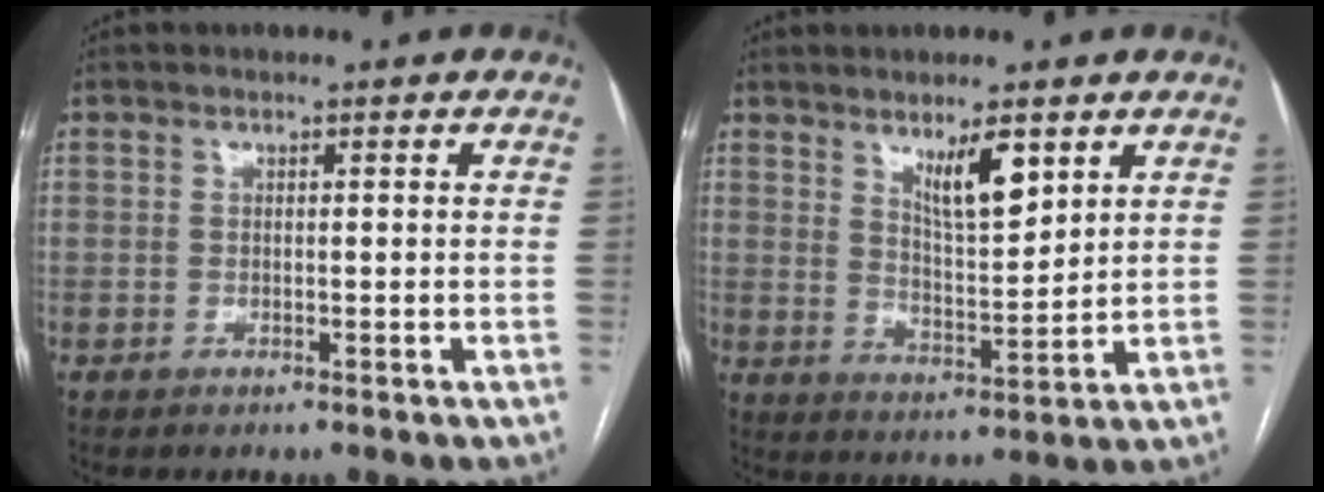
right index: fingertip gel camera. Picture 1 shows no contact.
{"total": 7.0, "force": [4.2, 1.5, 5.4], "torque": [-0.098, -0.010, 0.078]}